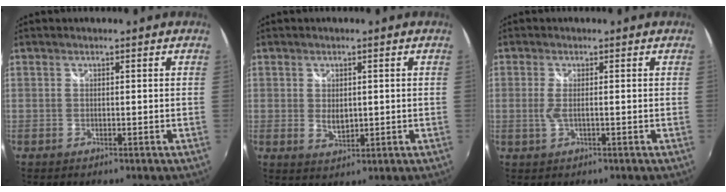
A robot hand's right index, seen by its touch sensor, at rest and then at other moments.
{"total": 3.5, "force": [0.1, 2.4, 2.6], "torque": [-0.042, -0.006, 0.007]}
{"total": 2.7, "force": [-0.3, 0.4, 2.6], "torque": [-0.053, -0.005, -0.005]}